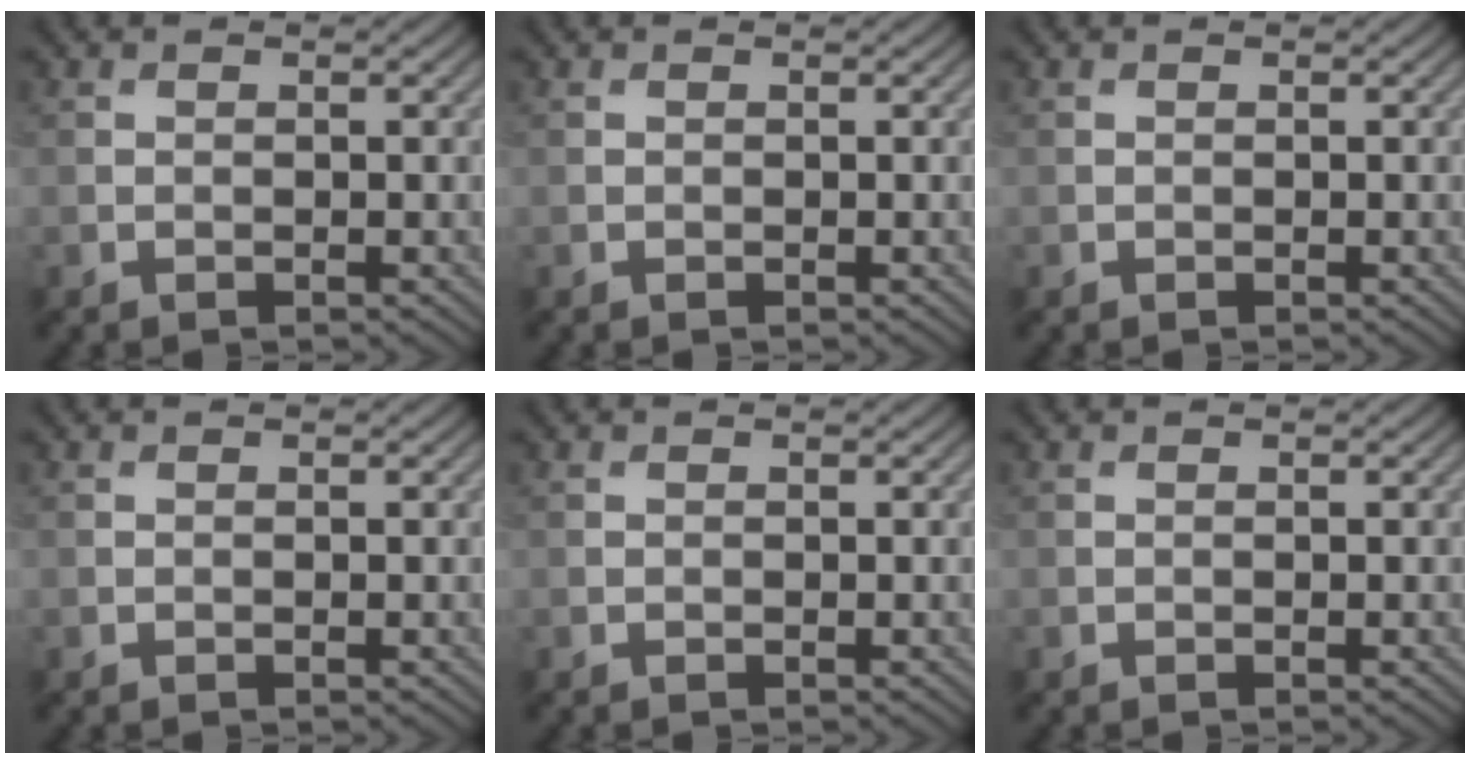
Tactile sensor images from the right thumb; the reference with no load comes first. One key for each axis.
{"total": 0.0}
{"total": 0.0}
{"total": 0.0}
{"total": 0.0}
{"total": 0.0}